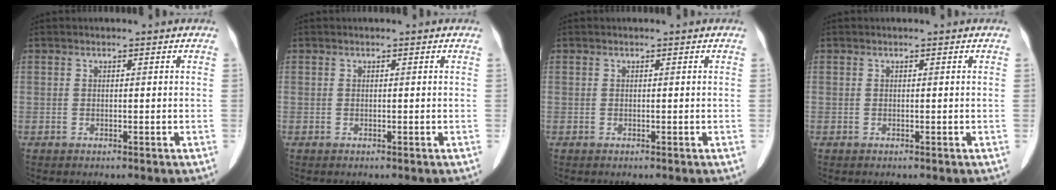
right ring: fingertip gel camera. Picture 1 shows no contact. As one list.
[{"total": 0.0}, {"total": 0.0}, {"total": 0.0}]